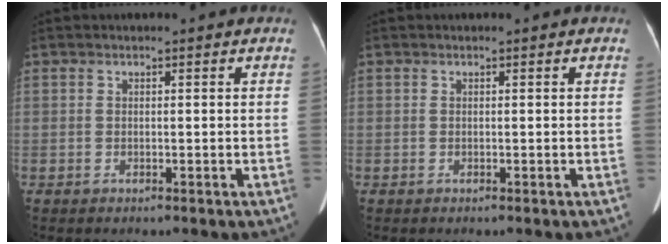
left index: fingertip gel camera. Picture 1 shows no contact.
{"total": 0.0}